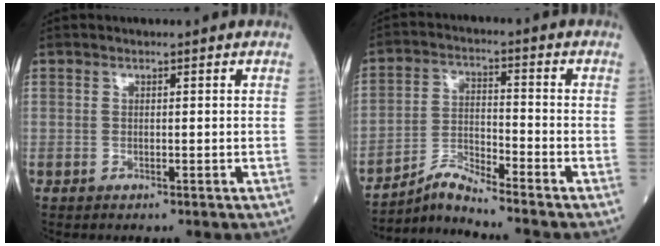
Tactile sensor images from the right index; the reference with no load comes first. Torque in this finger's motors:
{"motor_torque": [-0.56, -0.47, 0.05, 0.00]}